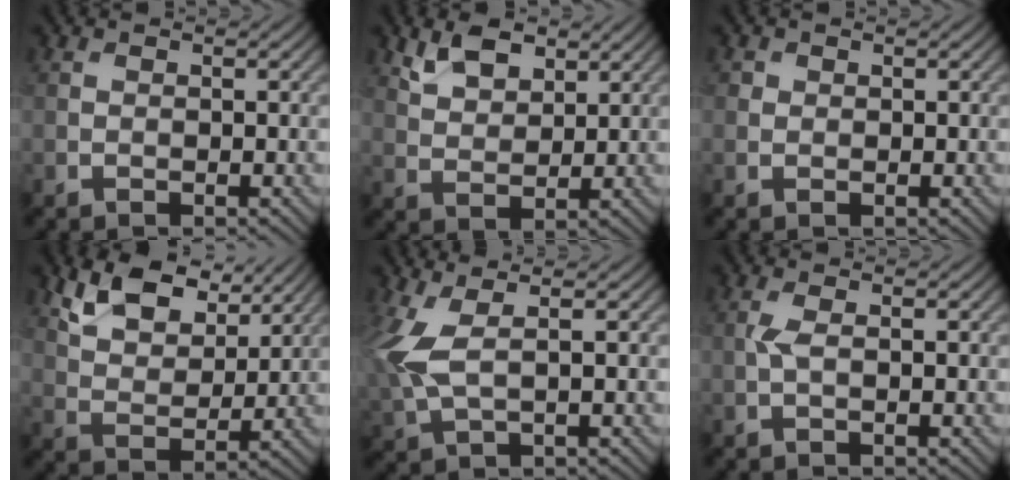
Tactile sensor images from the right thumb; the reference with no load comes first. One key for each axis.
{"total": 5.2, "fx": 3.3, "fy": 2.7, "fz": 3.0, "tx": -0.067, "ty": -0.002, "tz": 0.067}
{"total": 1.0, "fx": 0.2, "fy": 0.9, "fz": 0.1, "tx": 0.001, "ty": -0.002, "tz": -0.001}
{"total": 9.4, "fx": 6.0, "fy": 4.8, "fz": 5.4, "tx": -0.125, "ty": 0.000, "tz": 0.109}
{"total": 5.9, "fx": 1.2, "fy": 2.2, "fz": 5.3, "tx": -0.145, "ty": 0.004, "tz": 0.022}
{"total": 1.5, "fx": 0.0, "fy": 0.3, "fz": 1.4, "tx": -0.039, "ty": 0.005, "tz": -0.001}